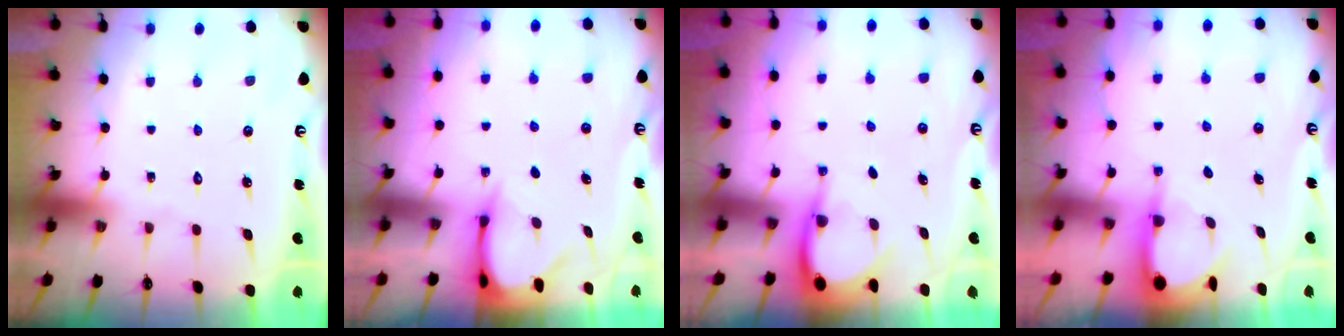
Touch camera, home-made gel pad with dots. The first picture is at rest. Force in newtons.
{"total": 3.7, "press": 3.6, "slide": 0.2}
{"total": 4.0, "press": 4.0, "slide": 0.2}
{"total": 3.9, "press": 3.9, "slide": 0.3}